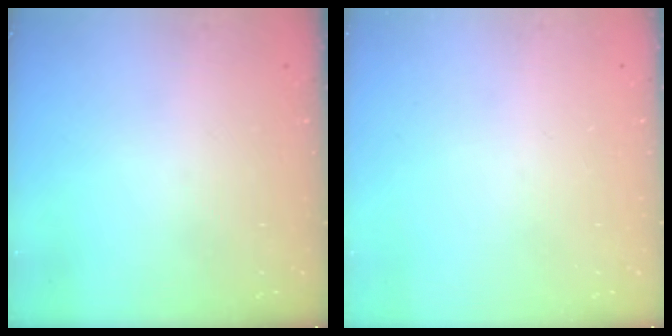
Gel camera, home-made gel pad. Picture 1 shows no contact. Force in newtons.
{"total": 0.0}